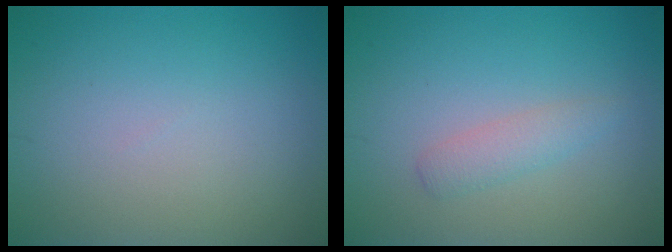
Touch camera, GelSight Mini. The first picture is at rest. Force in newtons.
{"total": 1.7, "press": 1.7, "slide": 0.1}